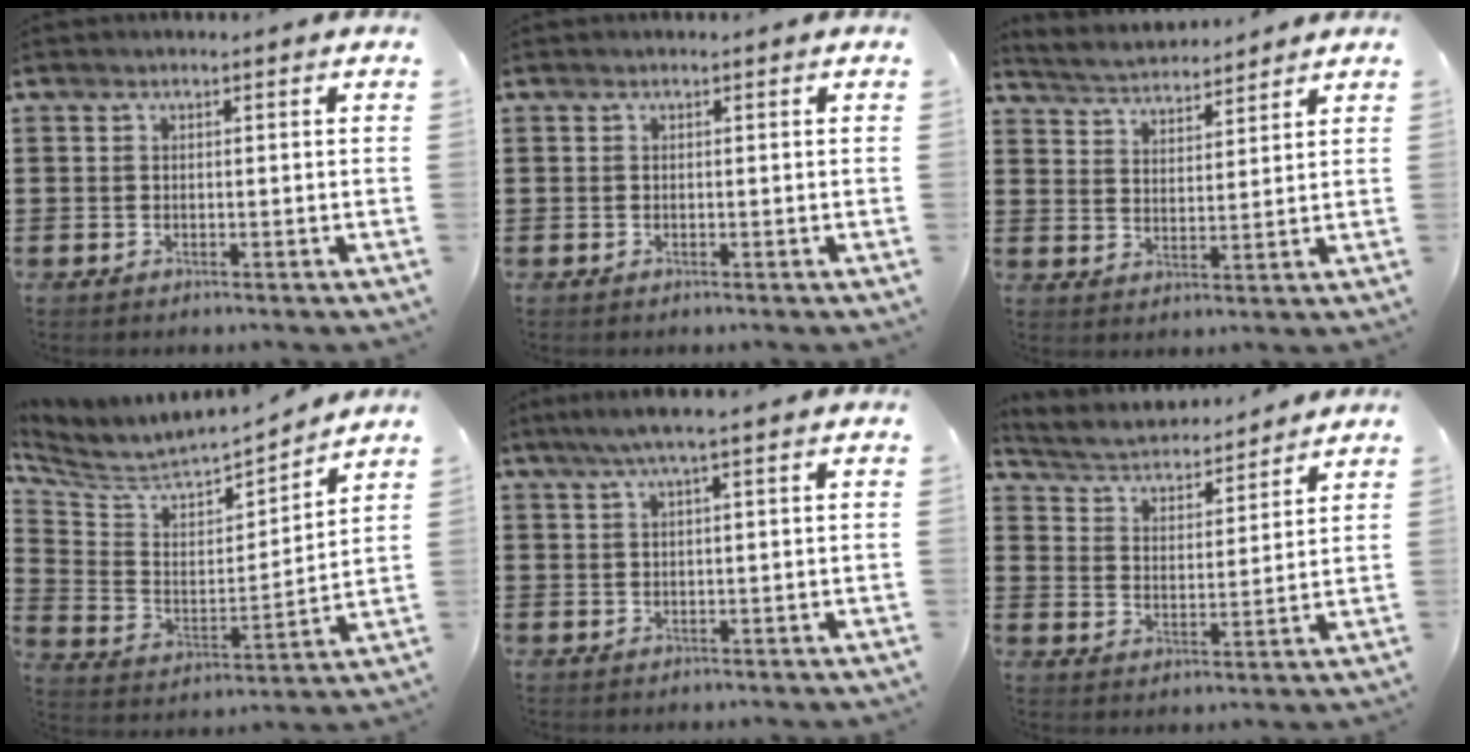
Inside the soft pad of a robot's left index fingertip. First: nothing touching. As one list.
[{"total": 0.0}, {"total": 3.5, "force": [3.5, 0.3, 0.0], "torque": [-0.017, -0.020, 0.058]}, {"total": 4.9, "force": [4.3, 2.0, 1.2], "torque": [-0.055, -0.040, 0.067]}, {"total": 2.8, "force": [1.5, -0.2, 2.4], "torque": [-0.047, 0.000, 0.027]}, {"total": 3.4, "force": [3.3, 0.5, 0.4], "torque": [-0.029, -0.027, 0.050]}]